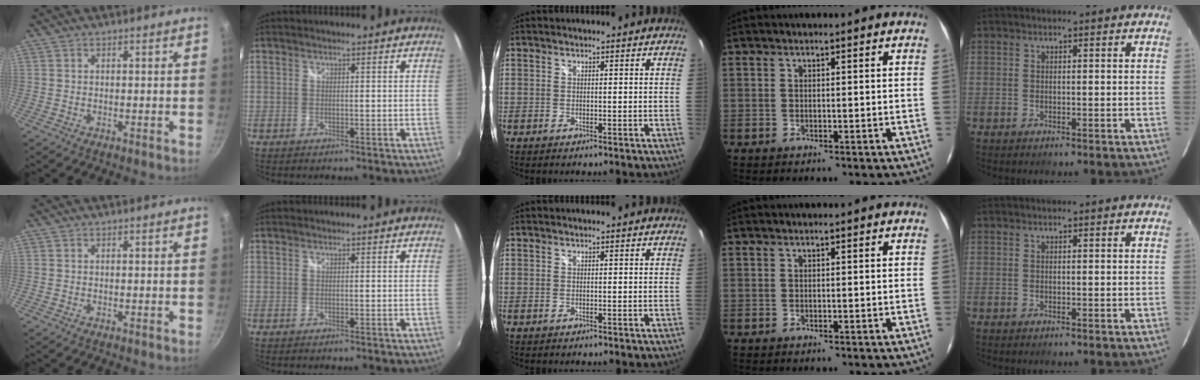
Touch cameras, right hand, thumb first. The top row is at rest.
{}